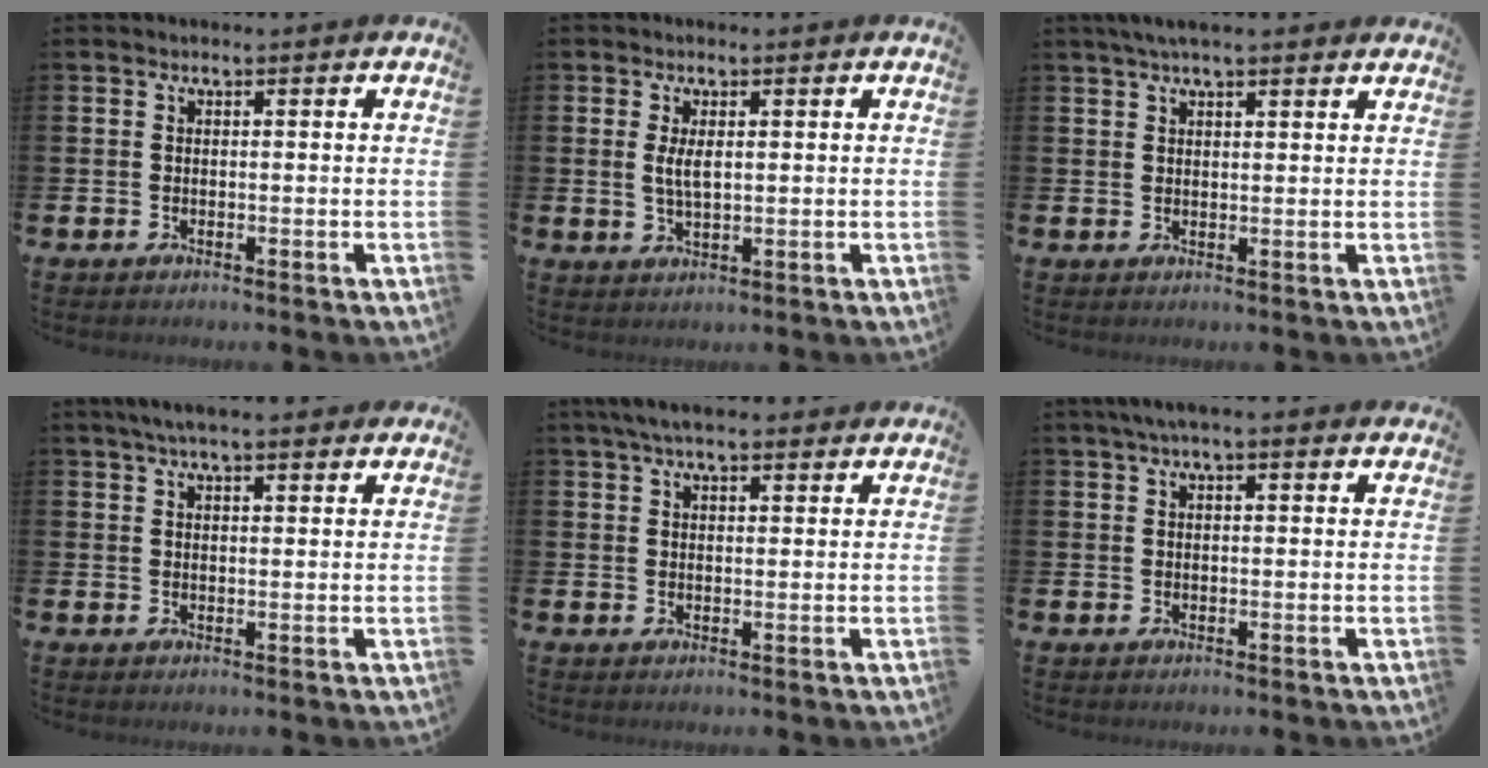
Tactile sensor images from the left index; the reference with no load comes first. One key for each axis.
{"total": 2.8, "fx": 0.7, "fy": 1.0, "fz": 2.6, "tx": -0.047, "ty": 0.002, "tz": 0.009}
{"total": 3.7, "fx": 3.1, "fy": 0.8, "fz": 1.9, "tx": -0.043, "ty": 0.000, "tz": 0.057}
{"total": 4.5, "fx": 3.9, "fy": 0.7, "fz": 2.0, "tx": -0.047, "ty": -0.005, "tz": 0.071}
{"total": 4.5, "fx": 4.0, "fy": 1.1, "fz": 1.9, "tx": -0.046, "ty": -0.005, "tz": 0.073}
{"total": 3.4, "fx": 2.7, "fy": 0.6, "fz": 2.0, "tx": -0.035, "ty": -0.001, "tz": 0.046}